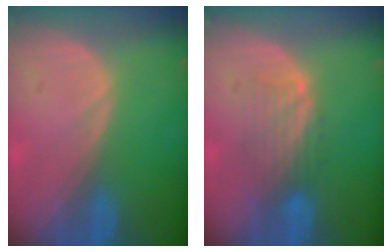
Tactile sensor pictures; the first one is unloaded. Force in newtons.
{"total": 4.8, "press": 4.2, "slide": 2.5}